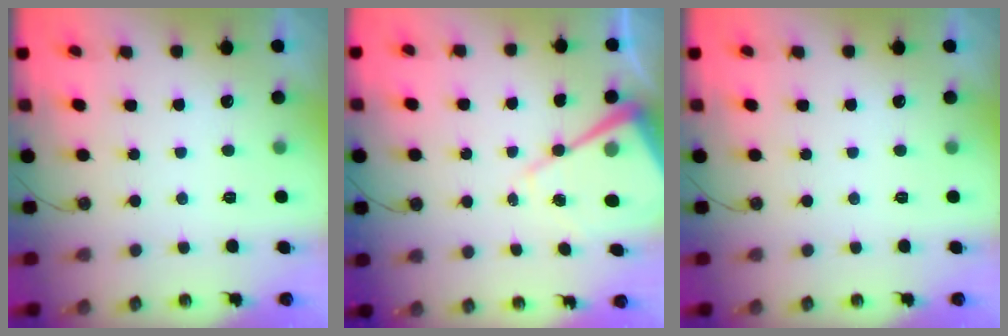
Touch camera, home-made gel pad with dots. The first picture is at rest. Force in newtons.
{"total": 12.2, "press": 12.1, "slide": 1.3}
{"total": 0.0}